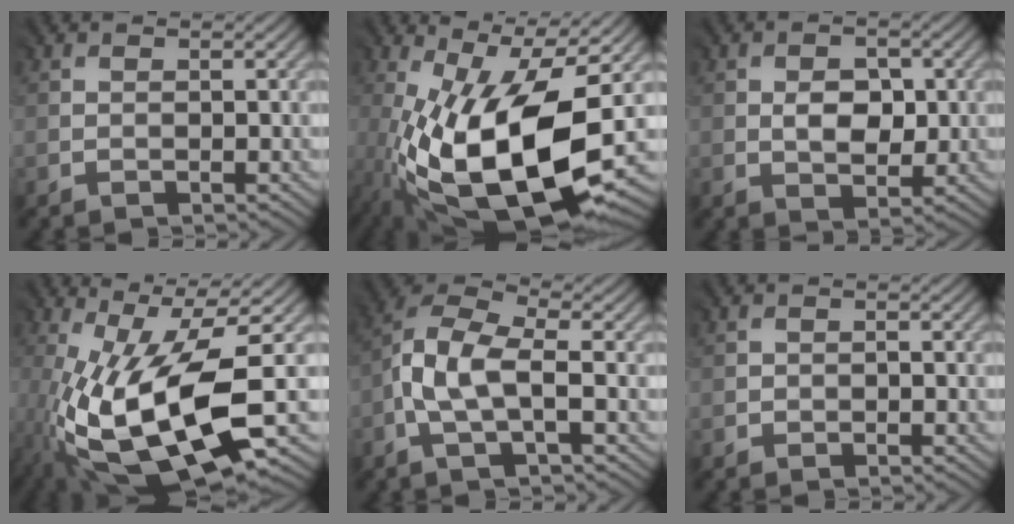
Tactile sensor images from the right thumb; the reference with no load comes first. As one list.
[{"total": 18.6, "force": [-5.4, 7.3, 16.3], "torque": [-0.311, -0.026, -0.090]}, {"total": 3.7, "force": [0.2, 2.5, 2.6], "torque": [-0.039, -0.006, 0.006]}, {"total": 16.7, "force": [-5.0, 5.7, 14.9], "torque": [-0.313, -0.032, -0.079]}, {"total": 7.9, "force": [-1.5, 3.1, 7.1], "torque": [-0.155, 0.011, -0.033]}, {"total": 0.8, "force": [-0.4, 0.6, 0.2], "torque": [0.002, -0.004, -0.006]}]